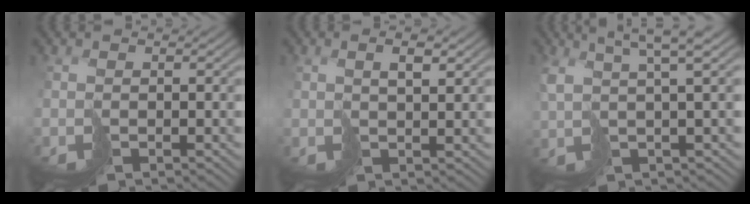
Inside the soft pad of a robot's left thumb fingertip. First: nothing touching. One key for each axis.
{"total": 2.6, "fx": 1.6, "fy": 0.5, "fz": 2.0, "tx": -0.035, "ty": 0.006, "tz": 0.032}
{"total": 5.6, "fx": 3.0, "fy": 1.0, "fz": 4.6, "tx": -0.078, "ty": 0.020, "tz": 0.052}